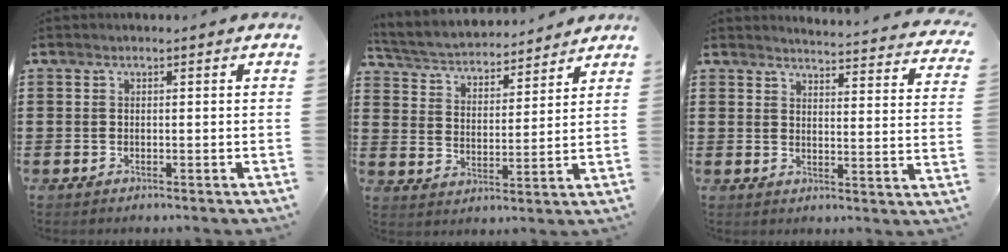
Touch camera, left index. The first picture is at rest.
{"total": 3.9, "force": [3.8, 0.5, 0.5], "torque": [-0.032, -0.029, 0.061]}
{"total": 3.4, "force": [3.4, -0.3, 0.5], "torque": [-0.021, -0.032, 0.053]}